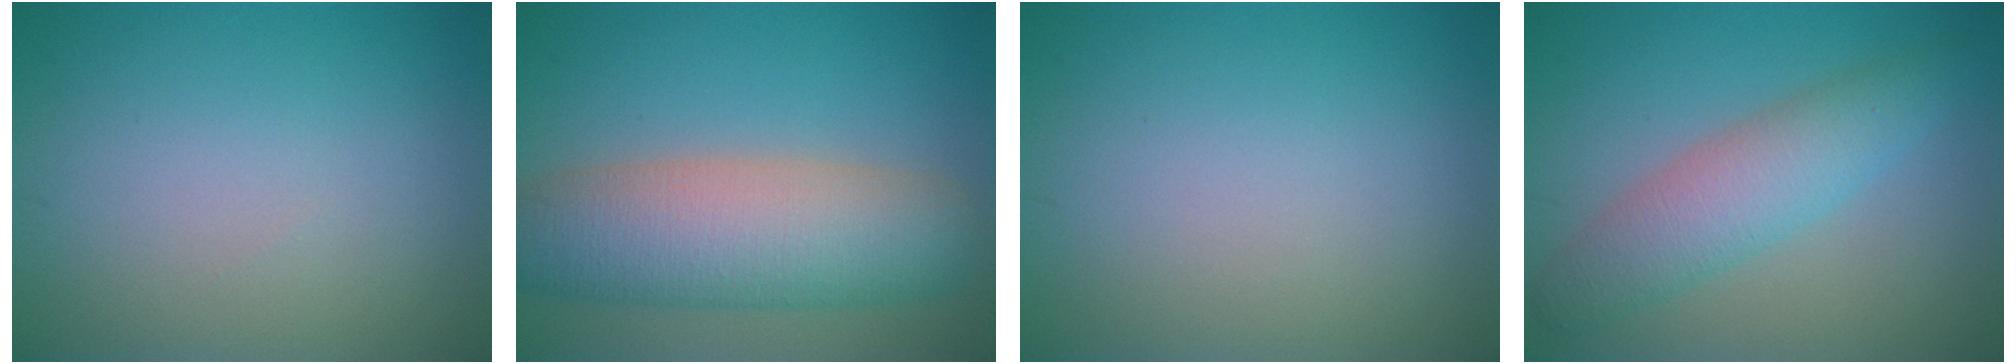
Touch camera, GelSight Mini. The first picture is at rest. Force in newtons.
{"total": 9.0, "press": 9.0, "slide": 0.7}
{"total": 0.0}
{"total": 4.7, "press": 4.7, "slide": 0.2}